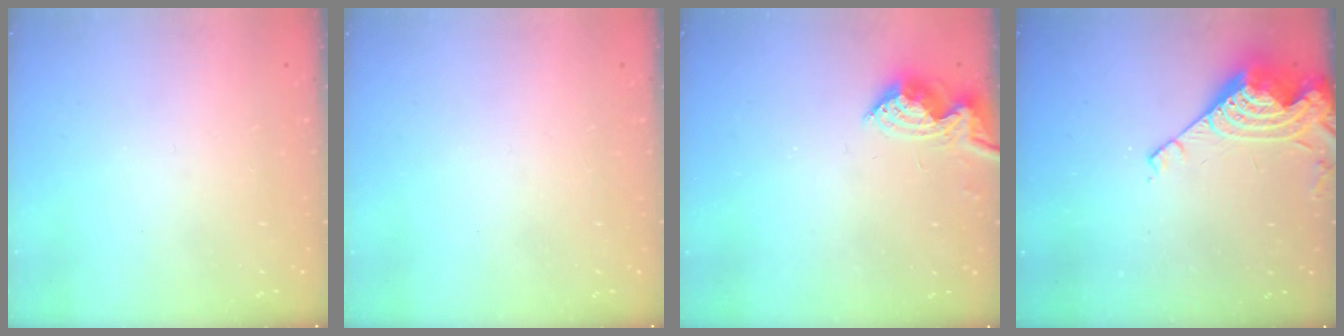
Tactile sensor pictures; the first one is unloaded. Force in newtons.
{"total": 0.0}
{"total": 9.0, "press": 9.0, "slide": 0.3}
{"total": 8.3, "press": 8.3, "slide": 0.8}